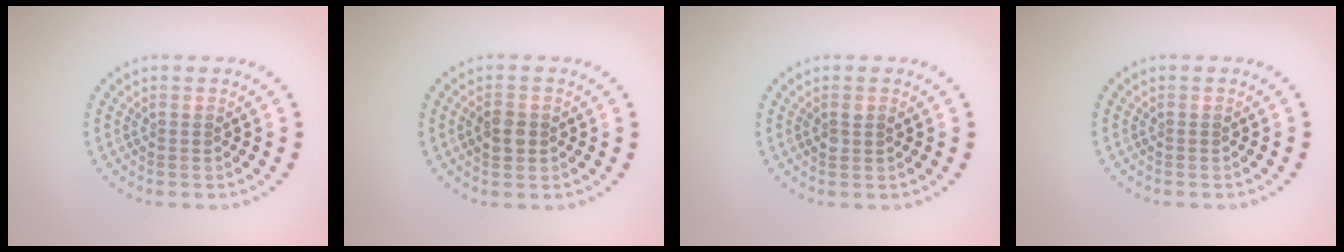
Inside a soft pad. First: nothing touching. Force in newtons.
{"total": 1.8, "press": 1.7, "slide": 0.2}
{"total": 1.1, "press": 1.0, "slide": 0.4}
{"total": 0.0}